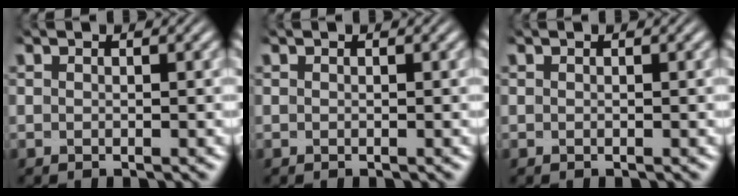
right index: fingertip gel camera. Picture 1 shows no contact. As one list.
[{"total": 0.0}, {"total": 0.0}]